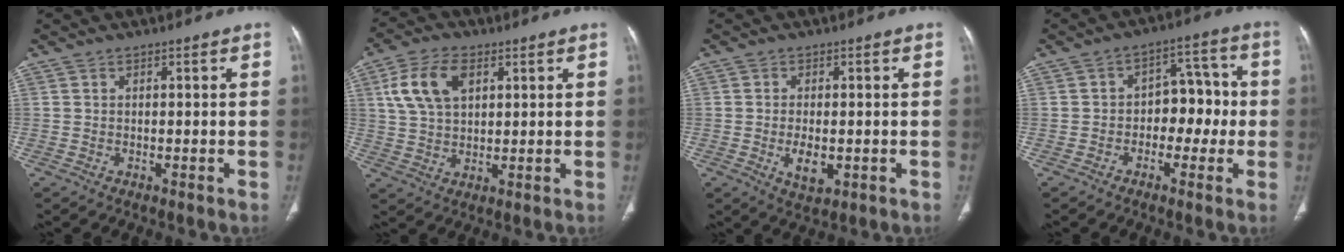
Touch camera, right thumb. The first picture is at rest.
{"total": 9.9, "force": [3.6, 5.9, 7.1], "torque": [-0.133, 0.001, 0.068]}
{"total": 4.8, "force": [-1.1, 2.4, 4.0], "torque": [-0.068, -0.008, -0.013]}
{"total": 8.4, "force": [-1.5, 5.9, 5.8], "torque": [-0.036, 0.039, -0.032]}